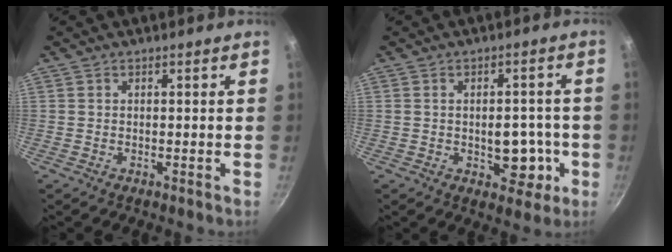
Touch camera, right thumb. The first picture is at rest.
{"total": 7.7, "force": [-1.7, 4.8, 5.7], "torque": [-0.045, 0.007, -0.016]}